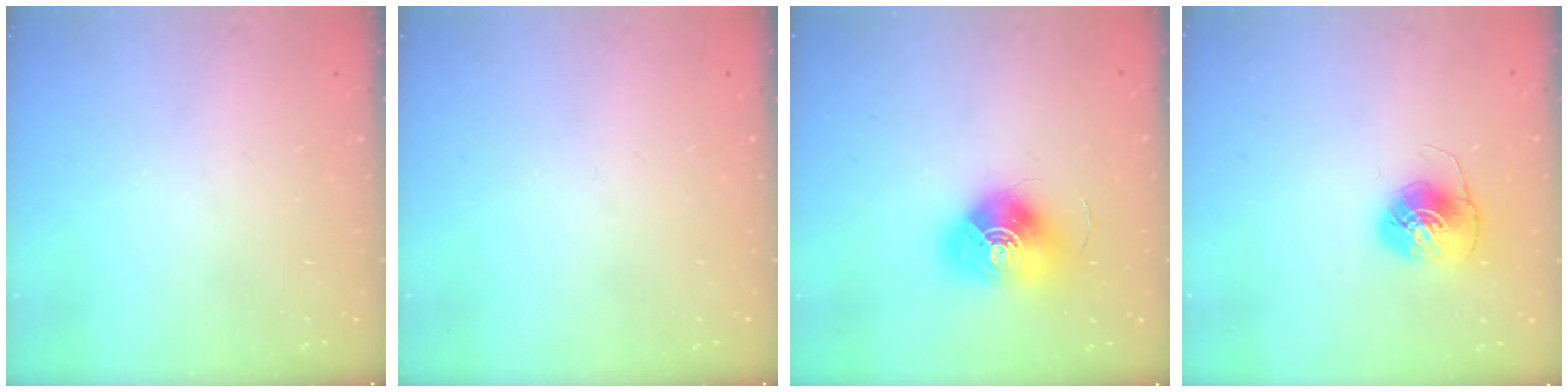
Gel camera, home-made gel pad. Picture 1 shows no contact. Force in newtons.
{"total": 0.0}
{"total": 16.2, "press": 16.2, "slide": 0.5}
{"total": 7.9, "press": 7.9, "slide": 0.3}